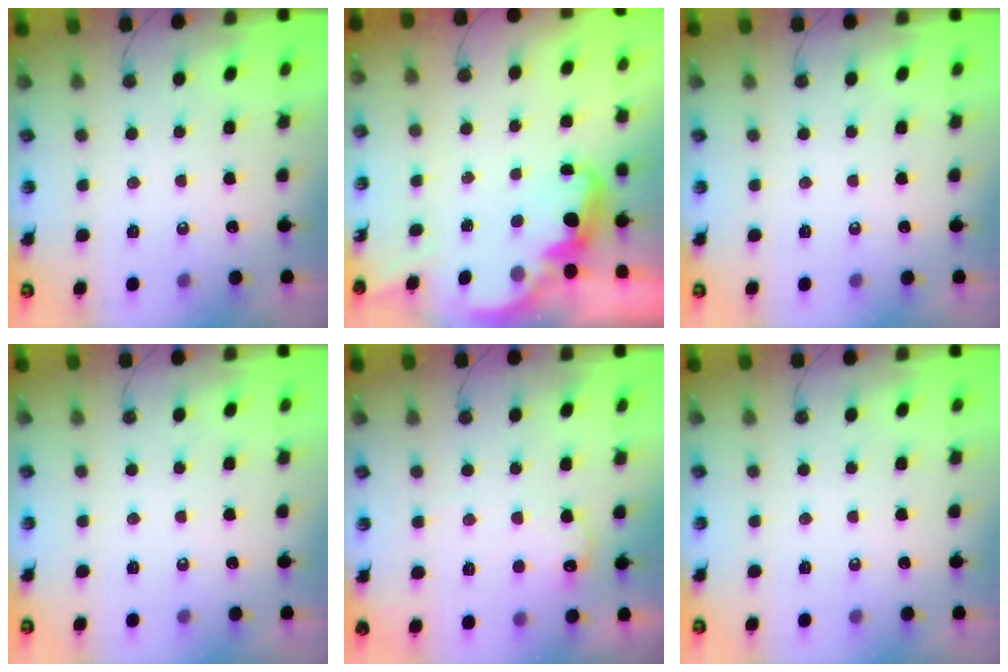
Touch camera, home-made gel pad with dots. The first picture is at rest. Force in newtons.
{"total": 3.1, "press": 3.1, "slide": 0.5}
{"total": 0.0}
{"total": 0.0}
{"total": 9.8, "press": 9.8, "slide": 0.5}
{"total": 0.0}